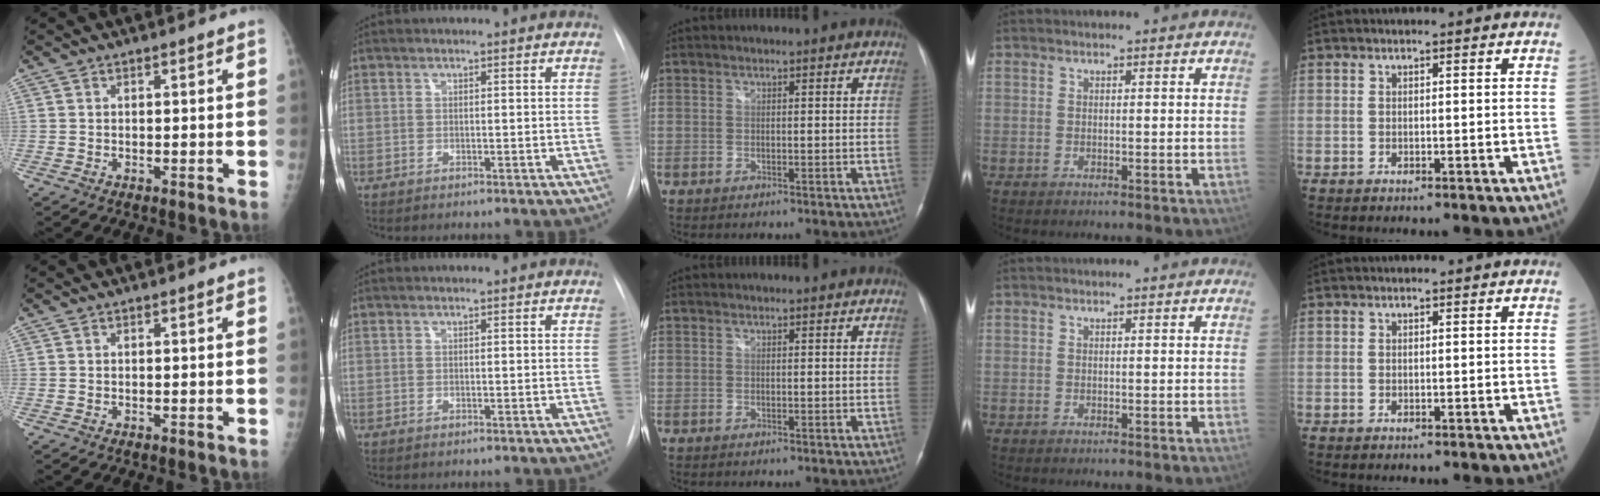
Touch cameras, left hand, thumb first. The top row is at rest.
{}